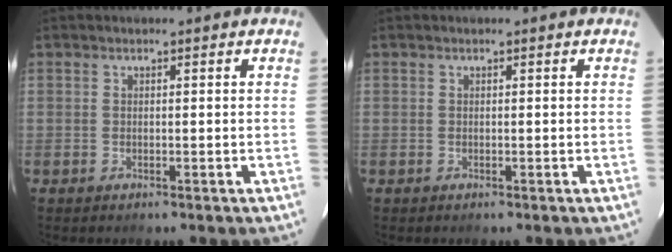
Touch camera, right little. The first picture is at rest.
{"total": 0.0}